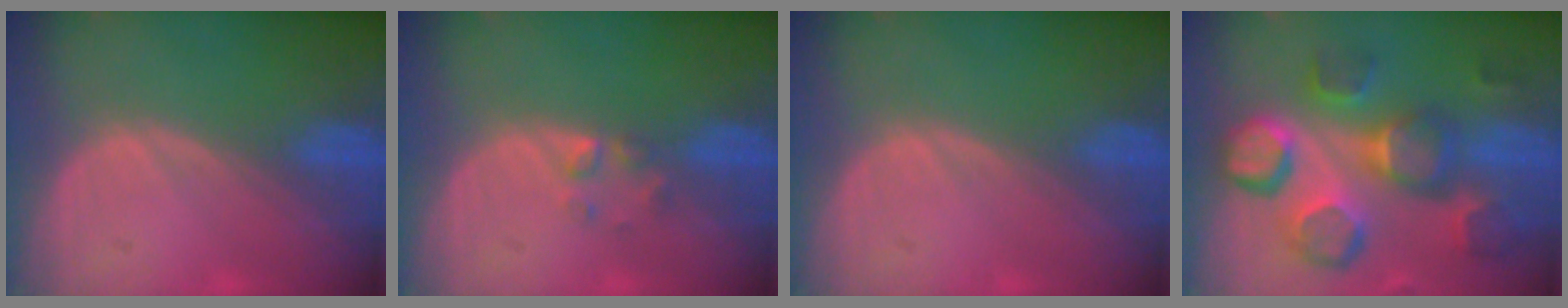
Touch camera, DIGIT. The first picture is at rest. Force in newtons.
{"total": 1.7, "press": 1.7, "slide": 0.2}
{"total": 0.0}
{"total": 12.5, "press": 11.1, "slide": 5.7}